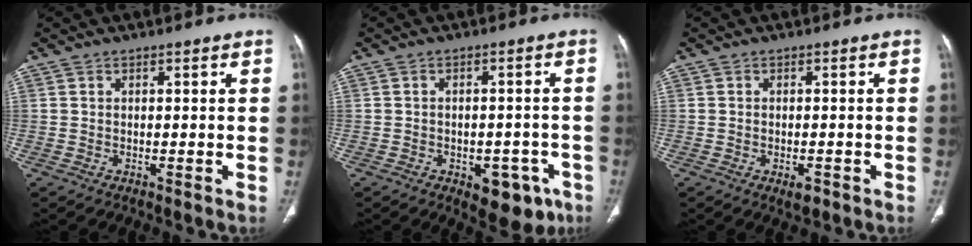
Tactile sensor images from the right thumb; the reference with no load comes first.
{"total": 9.0, "force": [-4.5, 5.2, 5.8], "torque": [-0.039, 0.022, -0.050]}
{"total": 2.3, "force": [-1.2, 1.1, 1.7], "torque": [-0.023, 0.002, -0.014]}